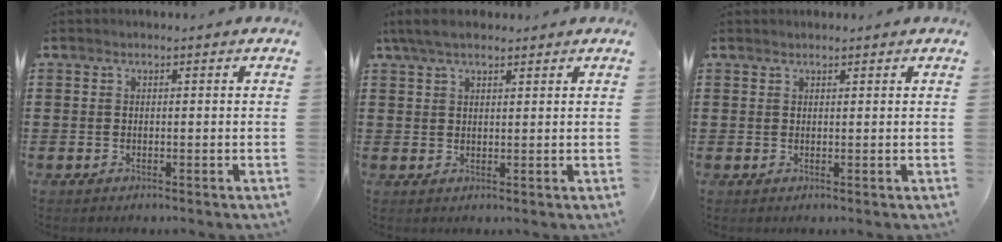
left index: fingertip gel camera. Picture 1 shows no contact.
{"total": 4.1, "force": [2.9, 1.4, 2.6], "torque": [-0.058, 0.006, 0.056]}
{"total": 0.7, "force": [0.6, 0.1, 0.0], "torque": [-0.003, 0.000, 0.013]}